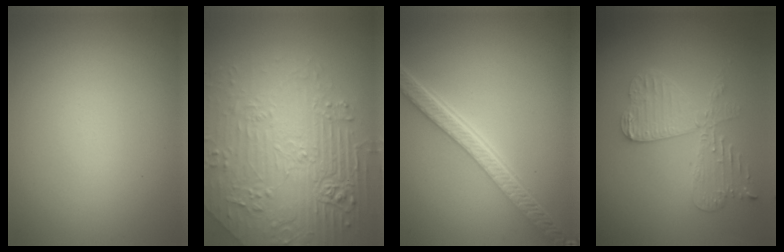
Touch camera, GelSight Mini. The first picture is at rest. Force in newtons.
{"total": 7.9, "press": 6.1, "slide": 5.1}
{"total": 5.6, "press": 4.3, "slide": 3.6}
{"total": 4.3, "press": 3.7, "slide": 2.2}